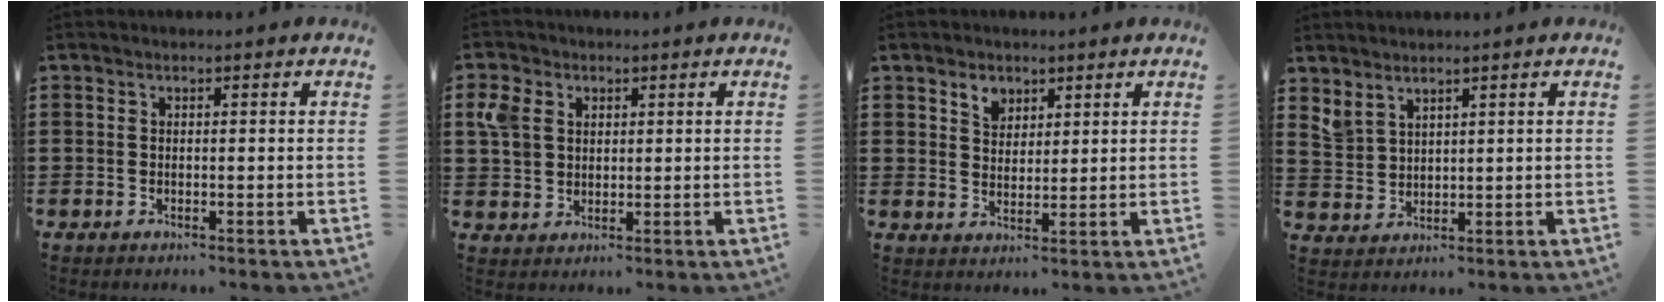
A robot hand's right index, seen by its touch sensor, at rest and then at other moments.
{"total": 4.7, "force": [1.9, 3.8, 2.1], "torque": [-0.064, 0.013, 0.034]}
{"total": 3.3, "force": [2.3, 2.2, 0.9], "torque": [-0.019, 0.004, 0.041]}
{"total": 2.8, "force": [2.5, 1.2, 0.3], "torque": [-0.015, 0.005, 0.050]}